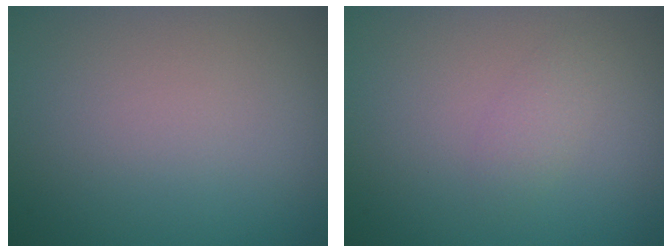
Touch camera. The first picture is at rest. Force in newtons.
{"total": 1.1, "press": 1.1, "slide": 0.0}